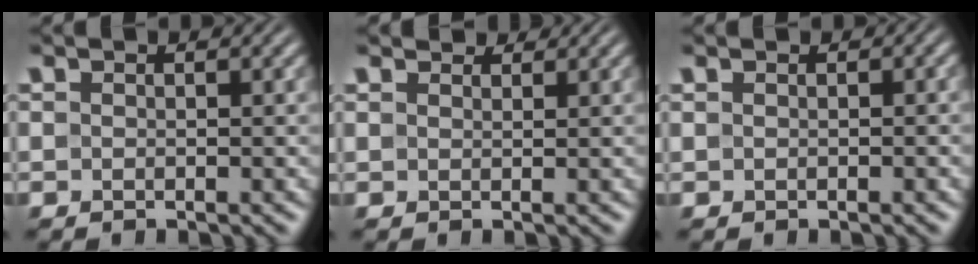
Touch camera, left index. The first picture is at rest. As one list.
[{"total": 2.4, "force": [2.2, 0.8, 0.7], "torque": [-0.017, -0.003, 0.030]}, {"total": 1.0, "force": [0.6, 0.6, 0.6], "torque": [-0.010, 0.002, 0.005]}]